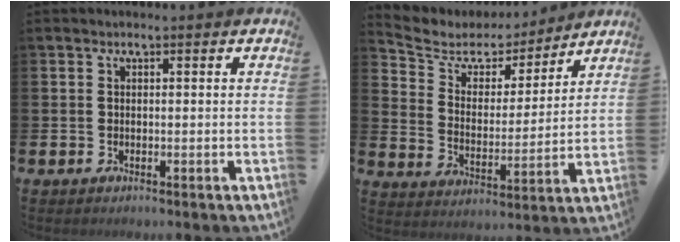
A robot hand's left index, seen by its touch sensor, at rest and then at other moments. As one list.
[{"total": 5.7, "force": [4.9, 2.7, 0.7], "torque": [-0.052, -0.035, 0.082]}]